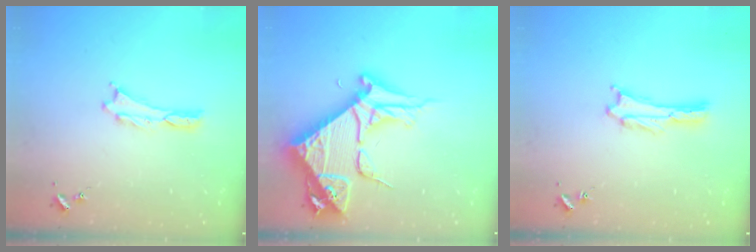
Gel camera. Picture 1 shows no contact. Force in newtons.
{"total": 10.4, "press": 10.3, "slide": 1.2}
{"total": 0.0}